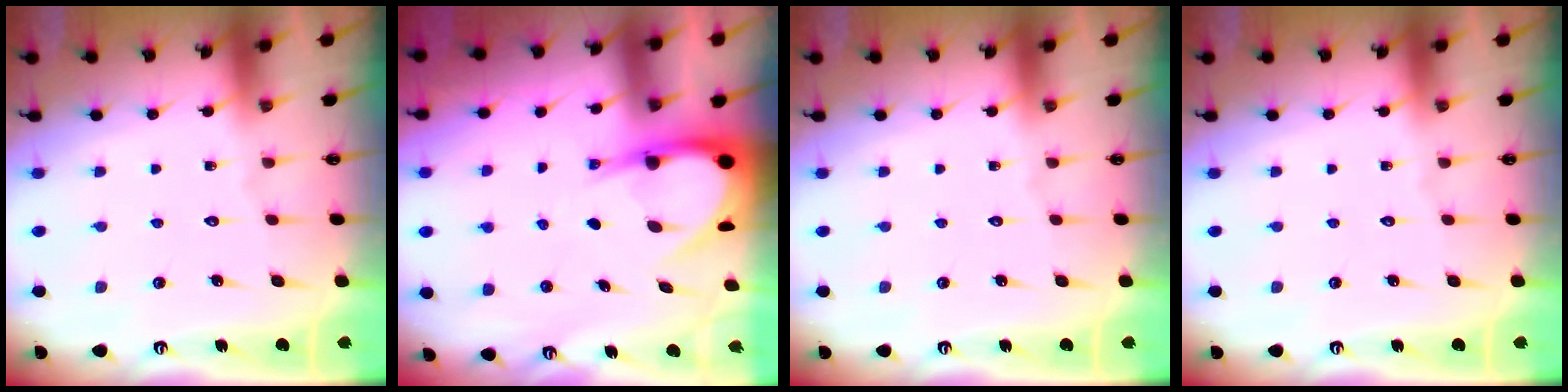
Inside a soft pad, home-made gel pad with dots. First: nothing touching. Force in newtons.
{"total": 7.4, "press": 7.4, "slide": 0.8}
{"total": 0.0}
{"total": 0.0}